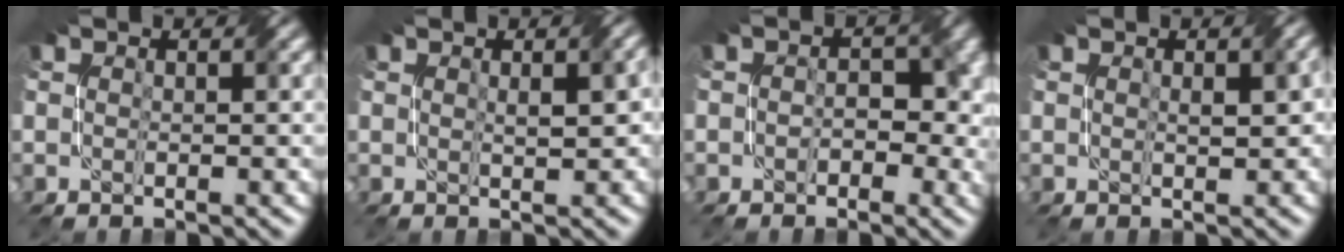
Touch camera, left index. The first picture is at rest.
{"total": 2.1, "force": [0.5, 0.6, 1.9], "torque": [-0.025, 0.007, 0.018]}
{"total": 2.9, "force": [-0.5, 2.2, 1.8], "torque": [-0.009, 0.000, -0.001]}
{"total": 1.9, "force": [0.3, 0.9, 1.6], "torque": [-0.020, 0.003, 0.015]}